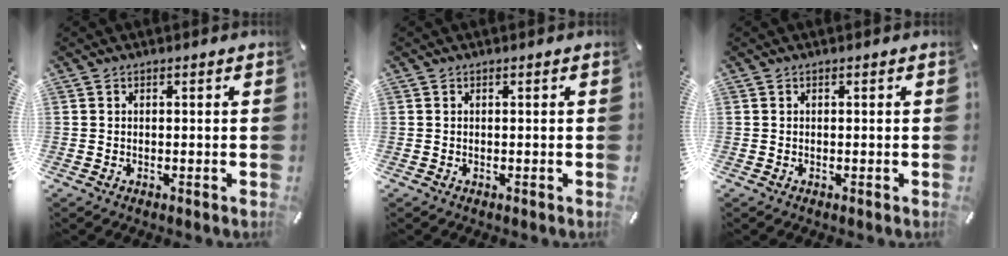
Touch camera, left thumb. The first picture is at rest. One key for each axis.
{"total": 0.0}
{"total": 0.0}